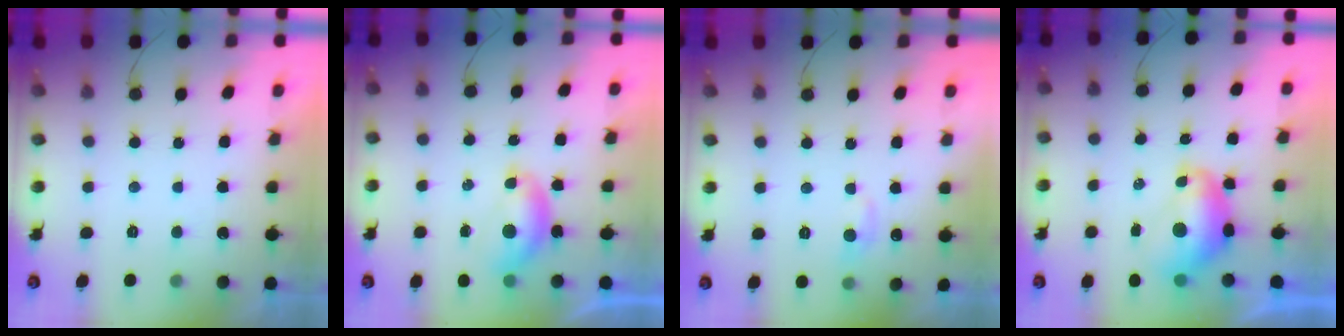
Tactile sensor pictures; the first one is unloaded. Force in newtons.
{"total": 6.8, "press": 6.7, "slide": 0.8}
{"total": 5.5, "press": 5.5, "slide": 0.7}
{"total": 8.3, "press": 8.2, "slide": 0.9}